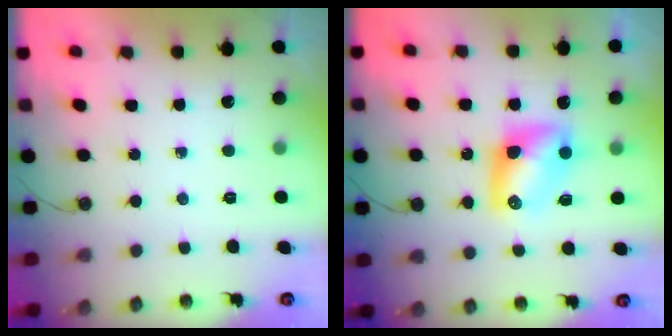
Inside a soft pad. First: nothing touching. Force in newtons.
{"total": 9.0, "press": 9.0, "slide": 0.2}